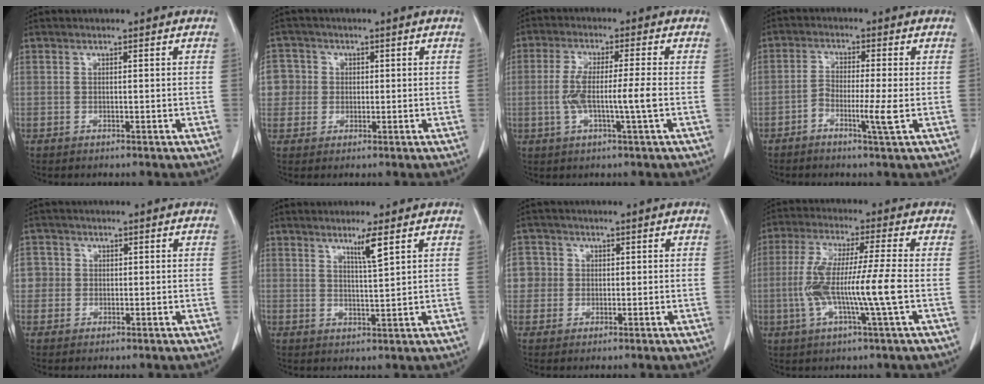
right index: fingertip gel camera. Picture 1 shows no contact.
{"total": 5.6, "force": [0.7, 5.6, 0.5], "torque": [-0.008, 0.023, 0.015]}
{"total": 6.8, "force": [-1.1, 0.0, 6.7], "torque": [-0.136, 0.005, -0.018]}
{"total": 4.4, "force": [-1.6, 0.0, 4.1], "torque": [-0.078, 0.000, -0.029]}
{"total": 3.0, "force": [0.3, 3.0, 0.2], "torque": [0.014, 0.011, 0.005]}
{"total": 3.6, "force": [2.2, -0.5, 2.8], "torque": [-0.053, -0.009, 0.043]}
{"total": 4.3, "force": [0.5, 4.3, 0.4], "torque": [0.004, 0.015, 0.011]}
{"total": 11.4, "force": [-1.7, -0.2, 11.3], "torque": [-0.227, 0.002, -0.036]}